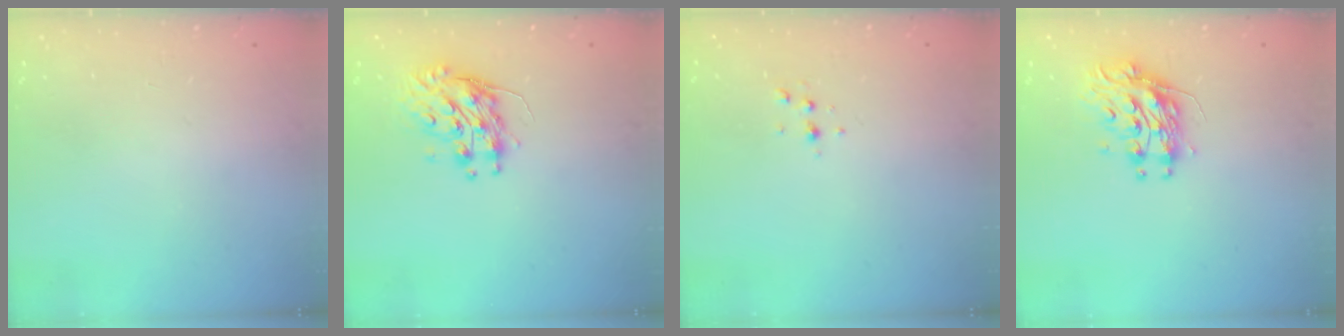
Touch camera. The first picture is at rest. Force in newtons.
{"total": 9.0, "press": 9.0, "slide": 0.3}
{"total": 3.6, "press": 3.1, "slide": 1.7}
{"total": 10.1, "press": 10.0, "slide": 0.9}